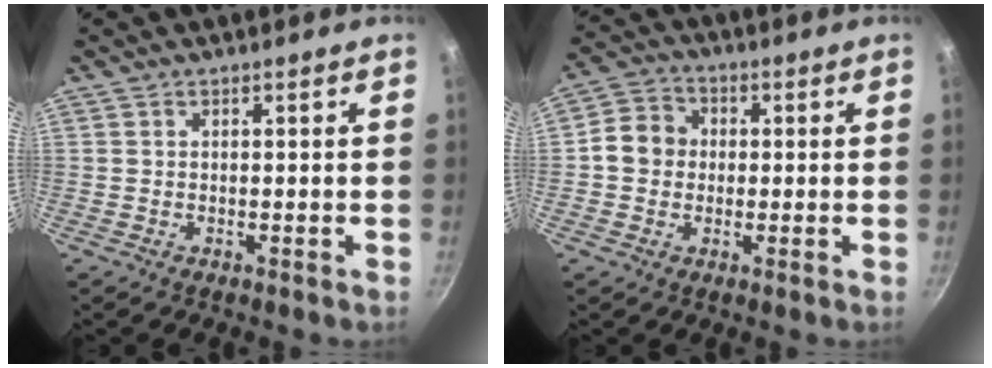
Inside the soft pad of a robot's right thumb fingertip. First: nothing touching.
{"total": 7.1, "force": [0.0, 6.3, 3.3], "torque": [-0.030, 0.014, -0.018]}